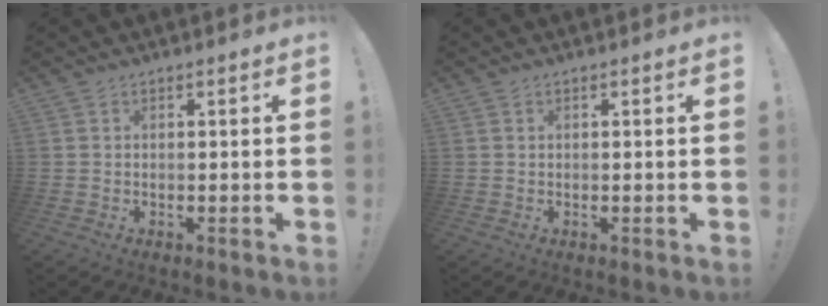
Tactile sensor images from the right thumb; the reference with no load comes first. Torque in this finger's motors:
{"motor_torque": [-0.05, 0.12, 0.14, -0.14, -0.01]}